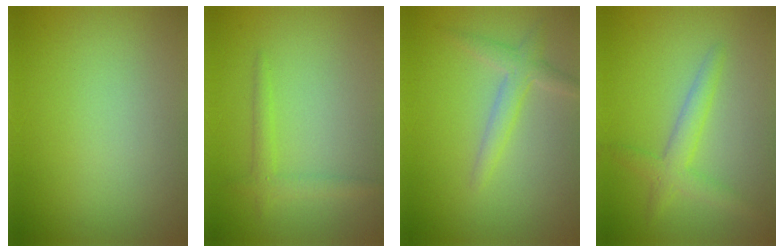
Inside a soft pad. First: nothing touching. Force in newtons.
{"total": 1.7, "press": 1.7, "slide": 0.1}
{"total": 2.2, "press": 2.2, "slide": 0.1}
{"total": 2.6, "press": 2.6, "slide": 0.2}